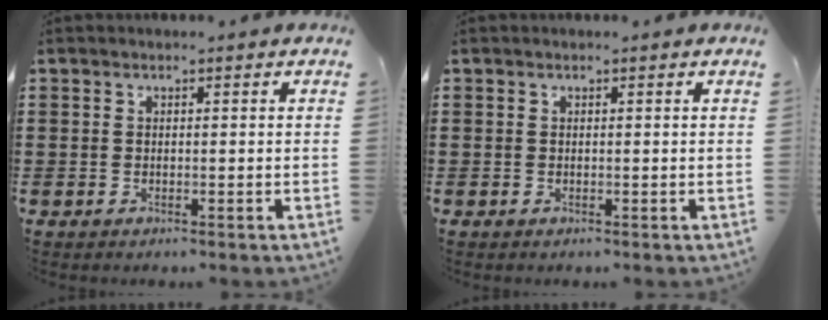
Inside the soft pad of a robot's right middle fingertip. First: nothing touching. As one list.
[{"total": 0.0}]